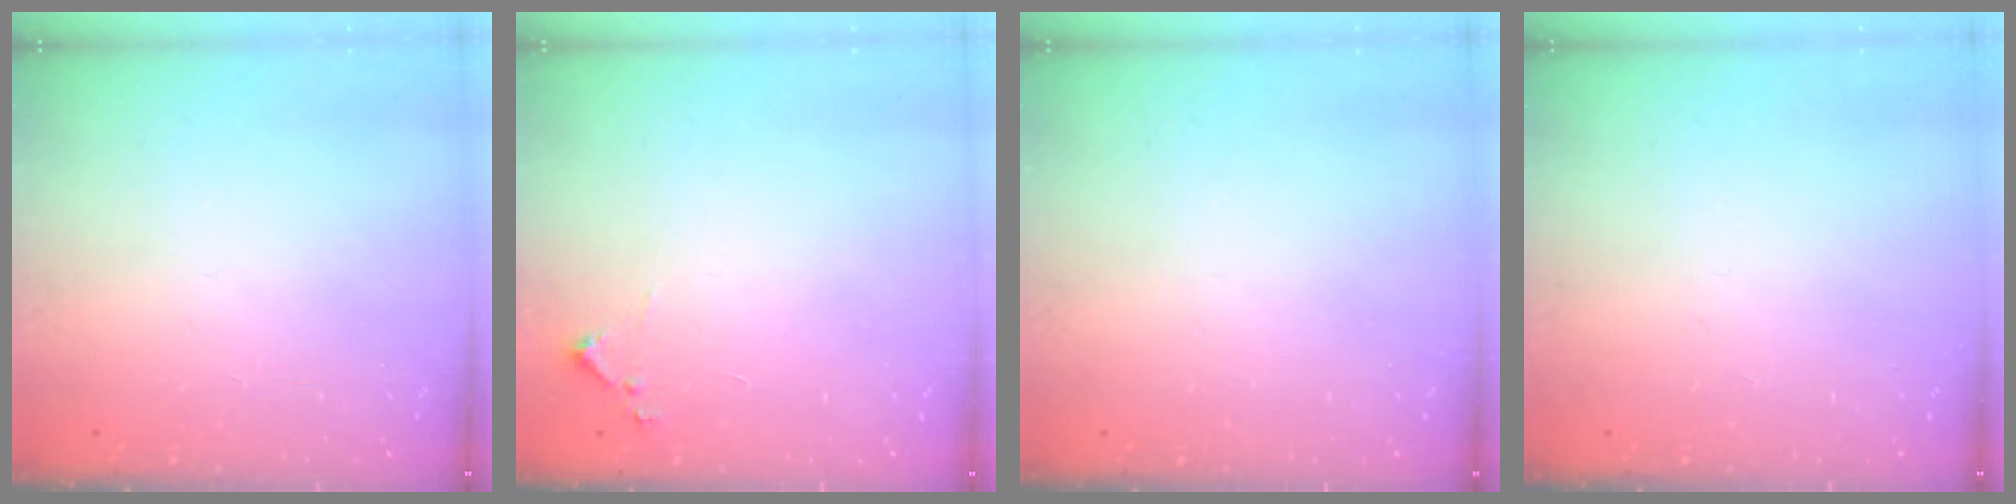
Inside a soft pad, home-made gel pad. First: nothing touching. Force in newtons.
{"total": 5.7, "press": 5.7, "slide": 0.6}
{"total": 0.0}
{"total": 0.0}